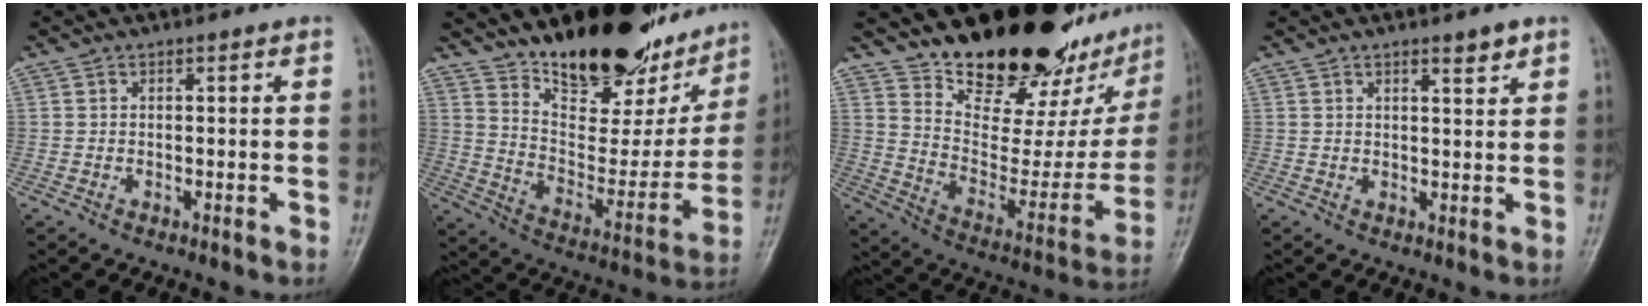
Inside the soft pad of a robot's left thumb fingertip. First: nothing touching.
{"total": 26.1, "force": [19.1, 10.7, 14.2], "torque": [-0.173, -0.098, 0.294]}
{"total": 28.2, "force": [21.0, 10.7, 15.6], "torque": [-0.195, -0.123, 0.312]}
{"total": 2.9, "force": [2.0, 0.6, 2.0], "torque": [-0.024, -0.014, 0.030]}